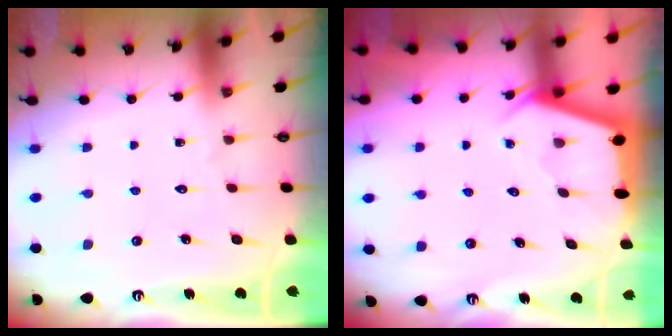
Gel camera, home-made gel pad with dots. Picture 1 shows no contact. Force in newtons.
{"total": 2.9, "press": 2.8, "slide": 0.4}